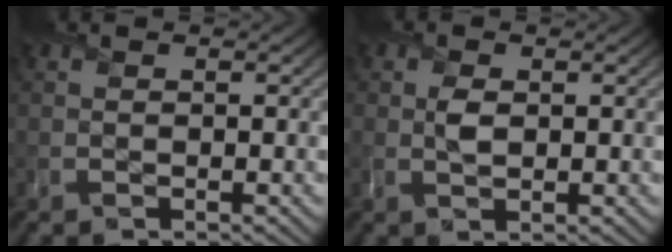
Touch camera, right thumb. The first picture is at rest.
{"total": 1.1, "force": [0.6, 0.5, 0.7], "torque": [-0.012, 0.002, 0.012]}